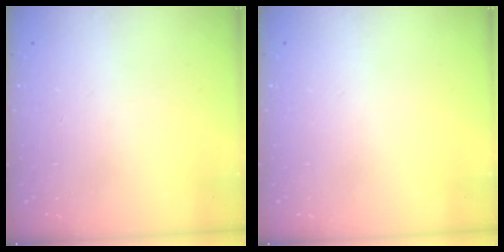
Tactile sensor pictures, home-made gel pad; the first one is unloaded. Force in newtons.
{"total": 0.0}